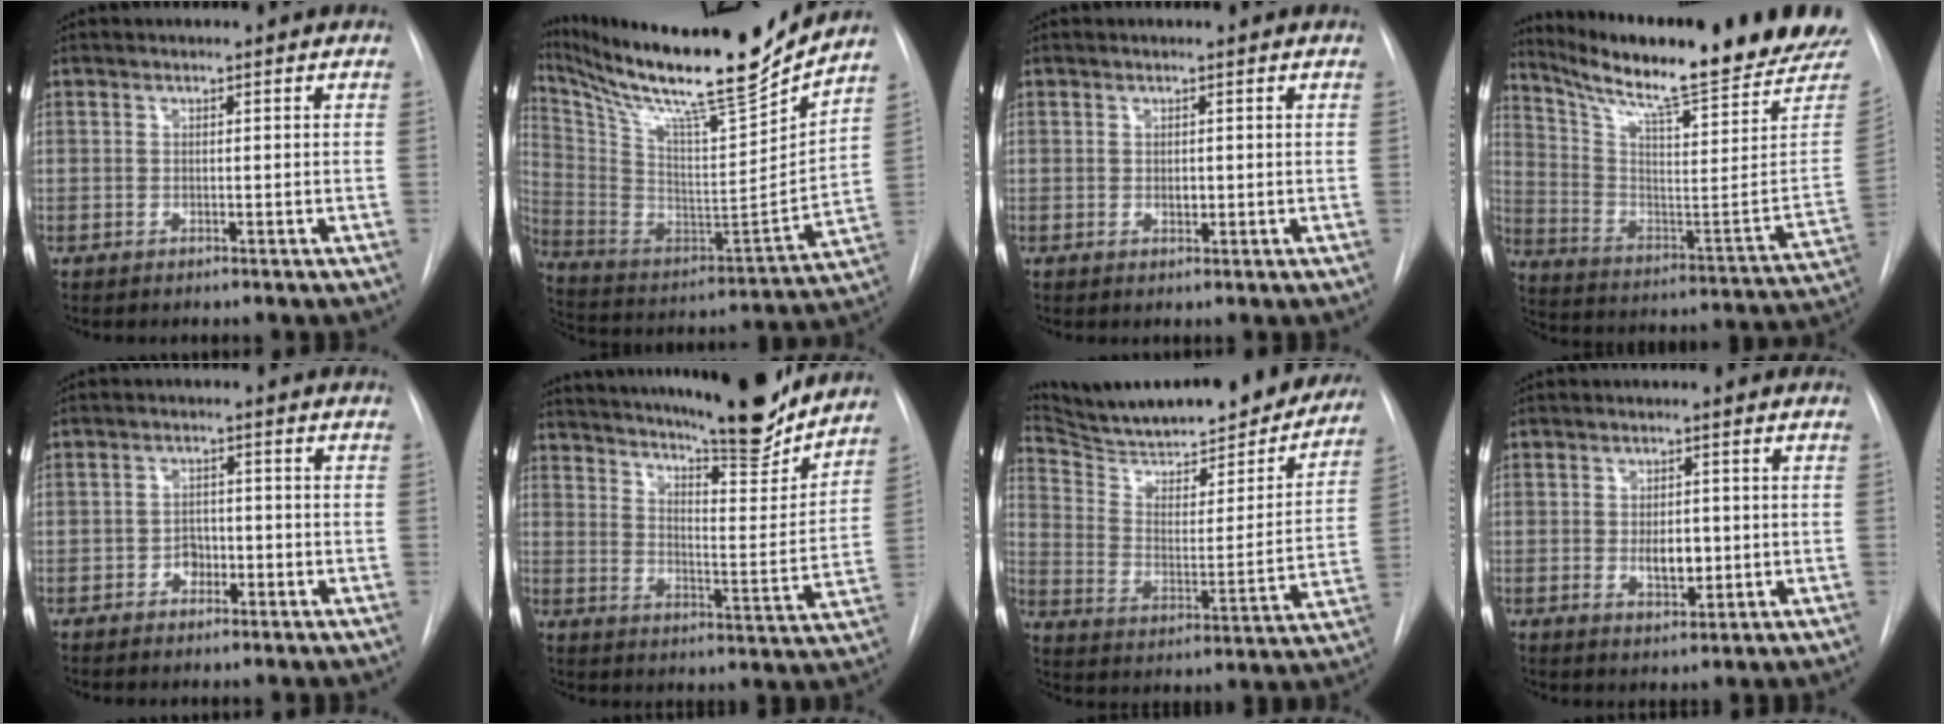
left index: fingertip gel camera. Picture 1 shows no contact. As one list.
[{"total": 23.8, "force": [20.9, 0.5, 11.4], "torque": [-0.222, -0.066, 0.343]}, {"total": 1.1, "force": [-0.9, 0.4, 0.4], "torque": [-0.005, -0.007, -0.012]}, {"total": 25.4, "force": [21.6, 0.8, 13.3], "torque": [-0.222, -0.083, 0.307]}, {"total": 3.1, "force": [-2.3, 1.8, 1.1], "torque": [-0.010, 0.002, -0.035]}, {"total": 22.8, "force": [20.1, 2.9, 10.4], "torque": [-0.172, -0.050, 0.271]}, {"total": 27.5, "force": [24.5, 5.0, 11.4], "torque": [-0.184, -0.058, 0.332]}, {"total": 3.9, "force": [-1.4, 1.9, 3.1], "torque": [-0.050, -0.009, -0.014]}]